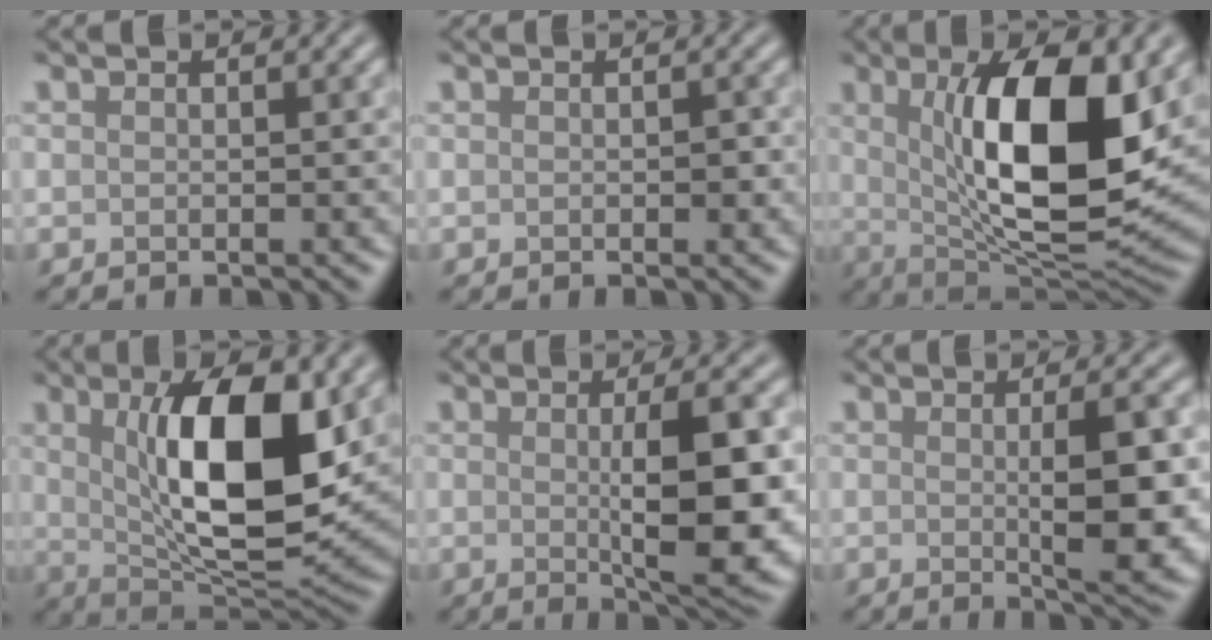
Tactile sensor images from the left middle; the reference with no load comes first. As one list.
[{"total": 0.8, "force": [0.0, 0.5, 0.6], "torque": [-0.007, -0.003, 0.000]}, {"total": 12.4, "force": [2.3, 4.1, 11.4], "torque": [-0.181, -0.010, 0.045]}, {"total": 10.9, "force": [2.4, 3.7, 9.9], "torque": [-0.156, -0.010, 0.047]}, {"total": 8.2, "force": [-0.1, 1.9, 8.0], "torque": [-0.114, -0.005, 0.005]}, {"total": 6.3, "force": [0.0, 1.3, 6.1], "torque": [-0.086, -0.004, 0.005]}]